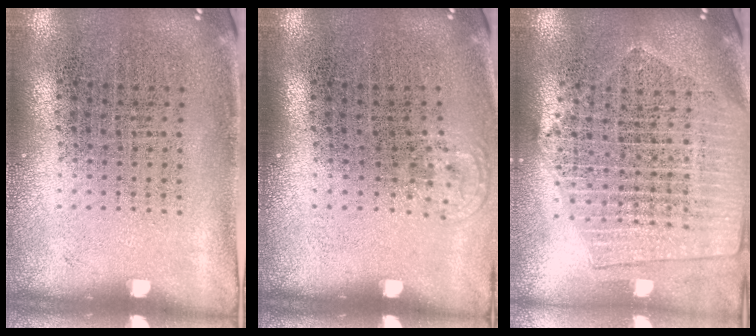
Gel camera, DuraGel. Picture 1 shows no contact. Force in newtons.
{"total": 0.6, "press": 0.5, "slide": 0.4}
{"total": 1.9, "press": 1.8, "slide": 0.8}